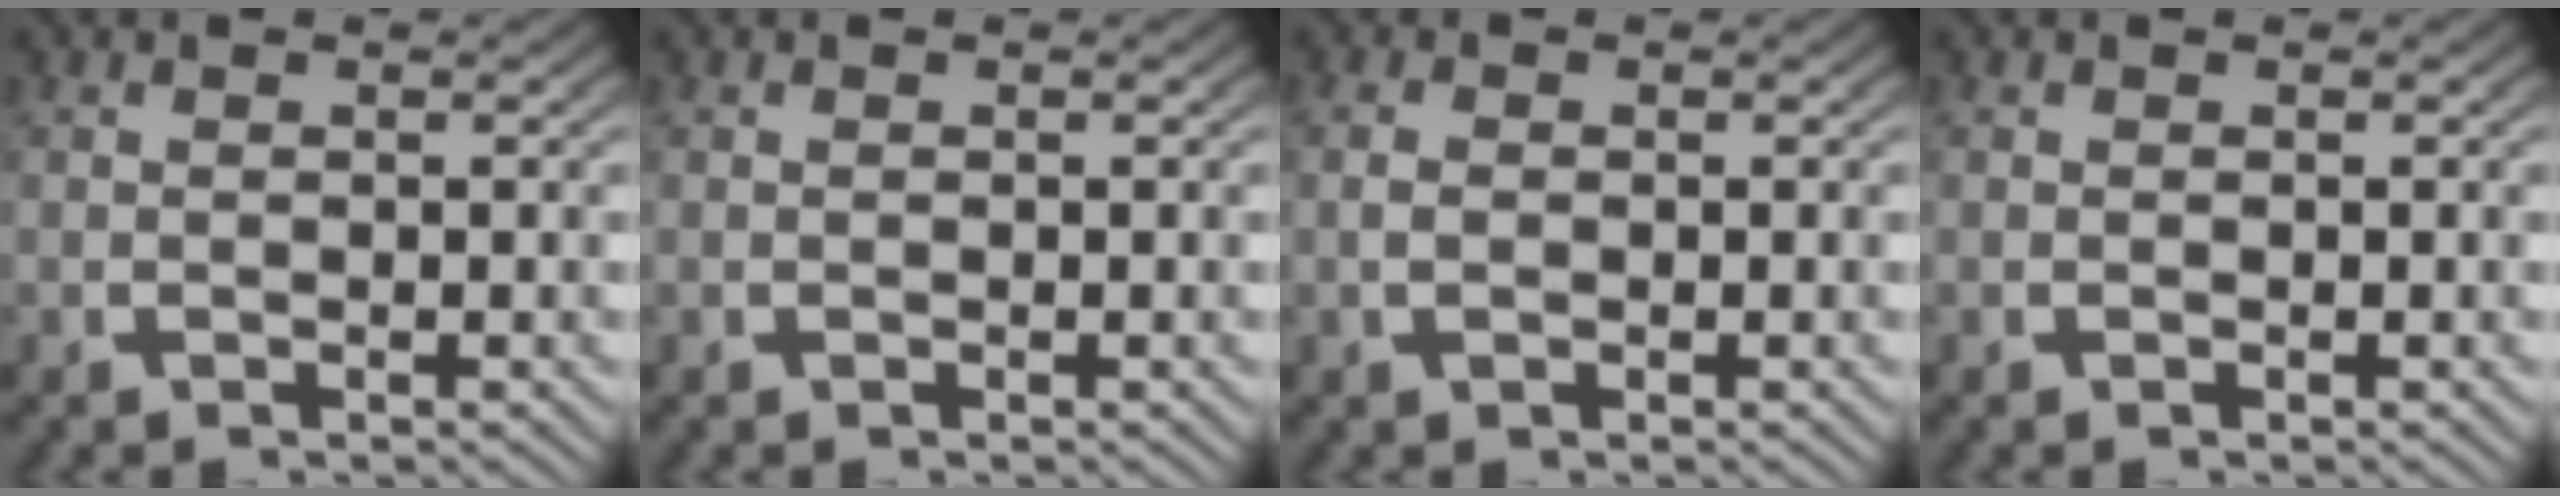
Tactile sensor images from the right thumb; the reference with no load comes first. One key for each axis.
{"total": 0.0}
{"total": 1.2, "fx": -0.2, "fy": 0.8, "fz": 0.8, "tx": -0.024, "ty": -0.009, "tz": 0.000}
{"total": 0.0}